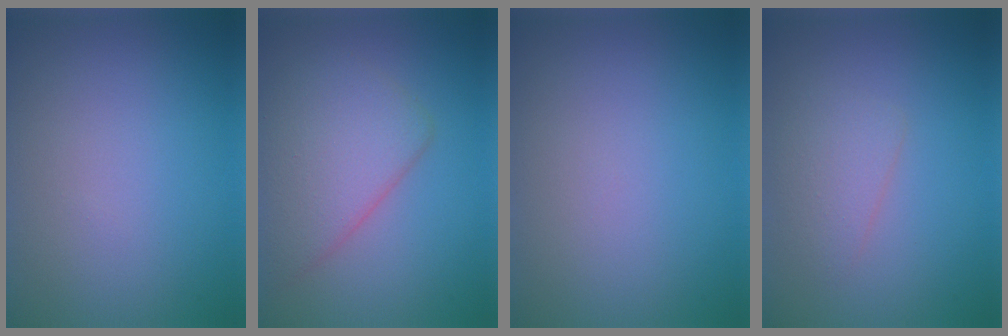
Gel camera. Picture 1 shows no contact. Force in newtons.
{"total": 5.2, "press": 5.2, "slide": 0.5}
{"total": 0.0}
{"total": 2.1, "press": 2.1, "slide": 0.0}